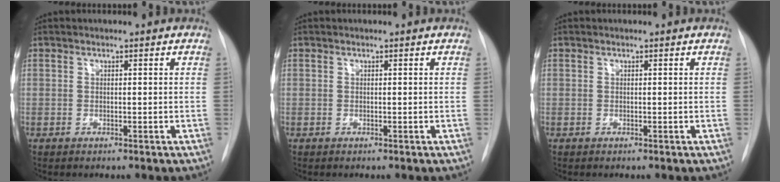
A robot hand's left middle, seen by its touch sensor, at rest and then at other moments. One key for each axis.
{"total": 0.0}
{"total": 0.0}